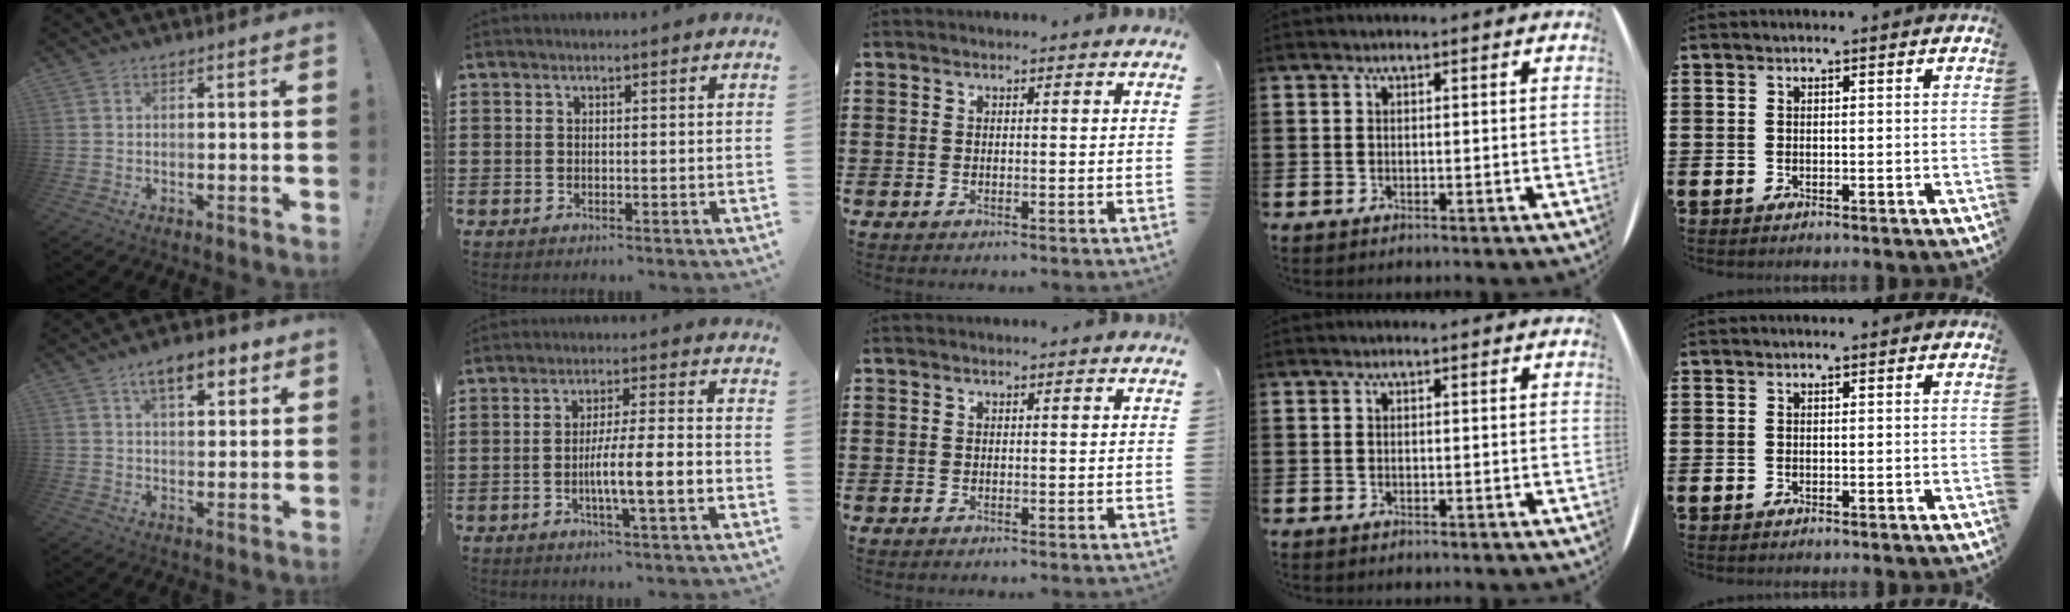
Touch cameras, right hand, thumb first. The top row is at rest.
{"thumb": {"total": 9.4, "force": [5.1, 4.1, 6.7], "torque": [-0.091, -0.012, 0.088]}, "index": {"total": 6.8, "force": [-2.1, 0.4, 6.5], "torque": [-0.108, 0.000, -0.039]}}